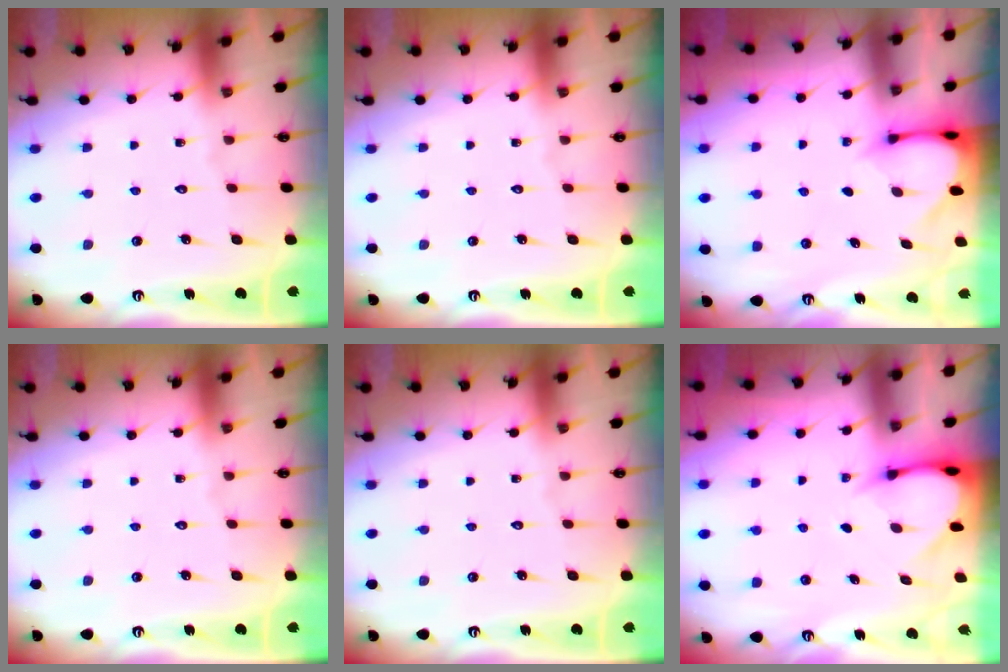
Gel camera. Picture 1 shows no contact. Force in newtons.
{"total": 0.0}
{"total": 3.3, "press": 3.3, "slide": 0.3}
{"total": 0.0}
{"total": 0.0}
{"total": 3.4, "press": 3.4, "slide": 0.2}